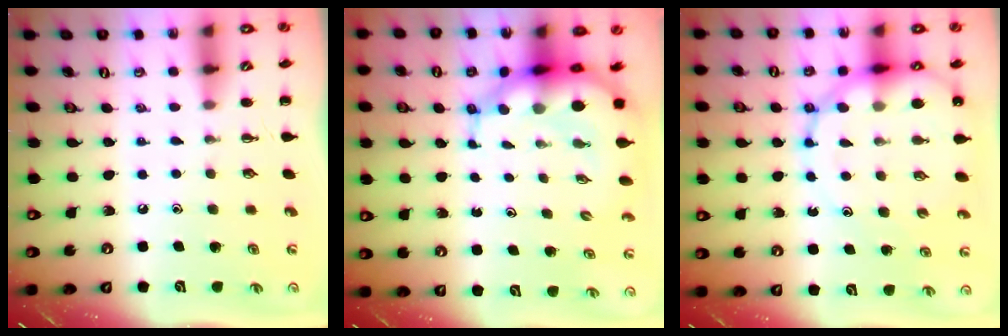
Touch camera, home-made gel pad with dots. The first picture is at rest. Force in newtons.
{"total": 9.3, "press": 8.9, "slide": 2.8}
{"total": 16.2, "press": 15.6, "slide": 4.3}